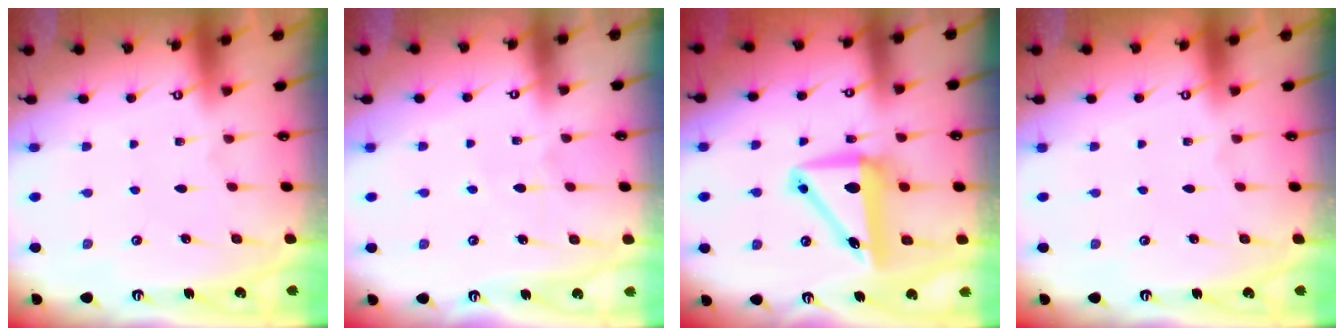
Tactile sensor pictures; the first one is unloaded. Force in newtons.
{"total": 5.1, "press": 5.1, "slide": 0.3}
{"total": 9.2, "press": 8.9, "slide": 2.3}
{"total": 0.0}